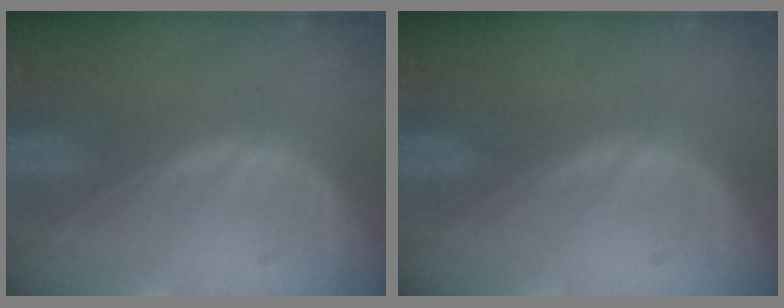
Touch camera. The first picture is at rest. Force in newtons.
{"total": 0.0}